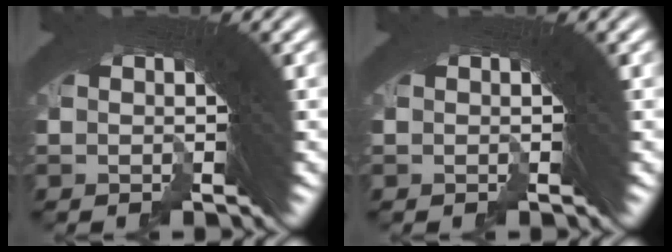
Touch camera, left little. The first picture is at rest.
{"total": 0.0}